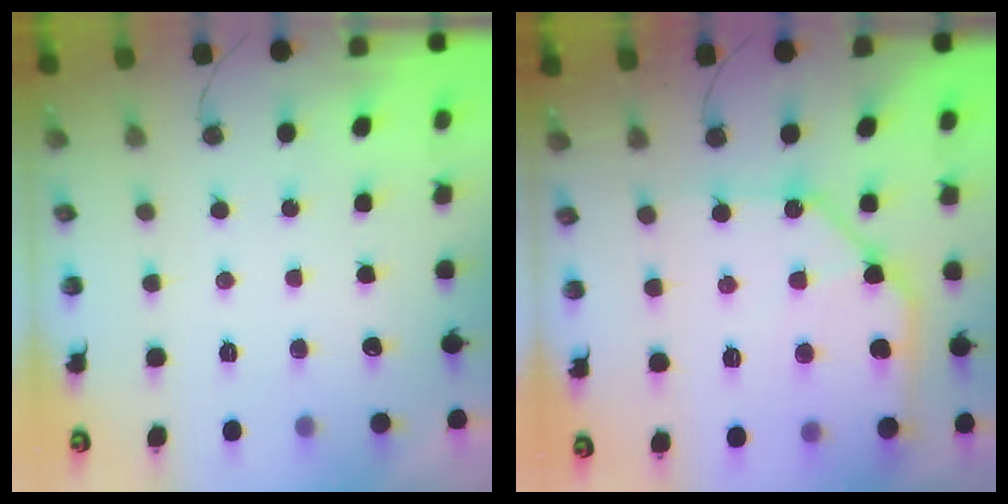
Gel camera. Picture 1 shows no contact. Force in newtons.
{"total": 14.2, "press": 14.1, "slide": 1.6}